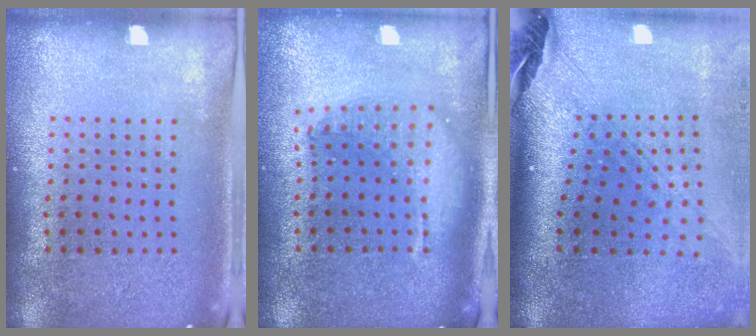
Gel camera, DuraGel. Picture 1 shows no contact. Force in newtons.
{"total": 1.8, "press": 1.5, "slide": 0.9}
{"total": 3.0, "press": 2.1, "slide": 2.1}